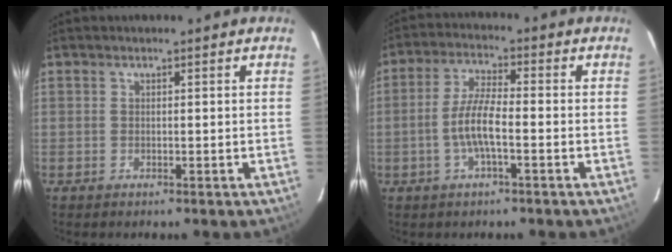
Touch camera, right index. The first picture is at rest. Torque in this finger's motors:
{"motor_torque": [1.49, -0.34, 0.70, 0.19]}